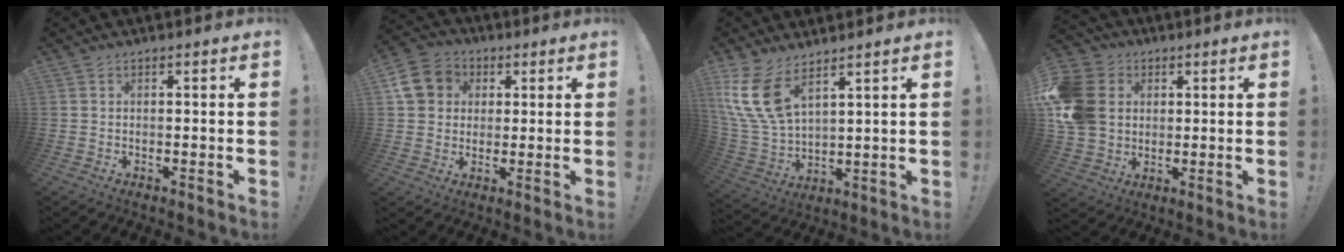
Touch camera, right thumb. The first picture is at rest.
{"total": 10.7, "force": [2.8, 9.6, 3.9], "torque": [-0.058, 0.001, 0.060]}
{"total": 13.2, "force": [8.0, 6.2, 8.4], "torque": [-0.184, -0.048, 0.152]}
{"total": 15.2, "force": [1.9, 13.0, 7.7], "torque": [-0.142, 0.006, 0.045]}